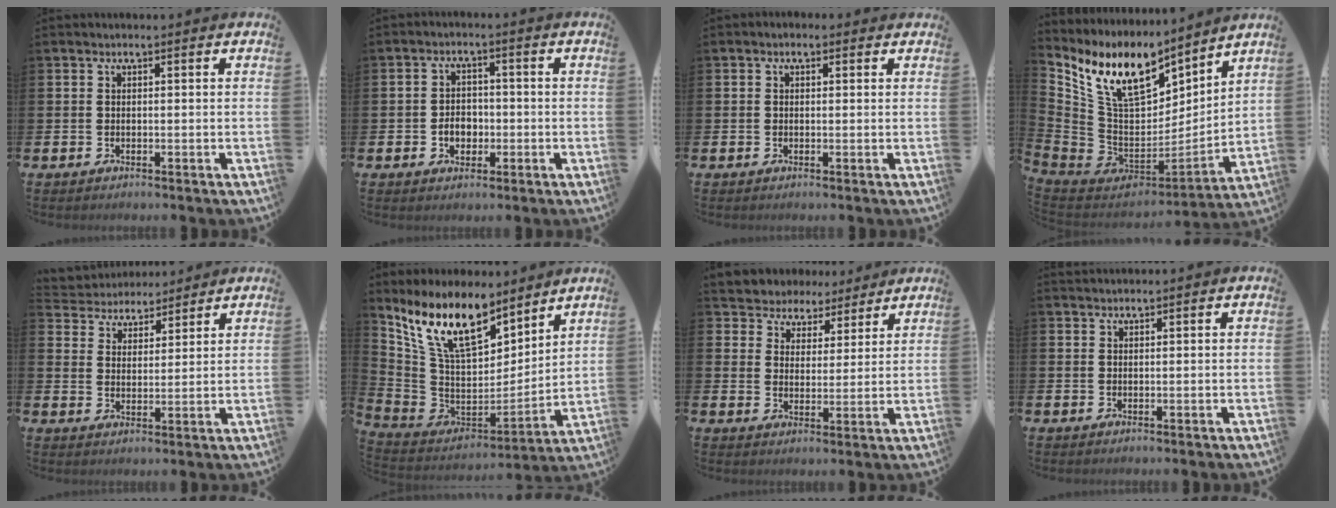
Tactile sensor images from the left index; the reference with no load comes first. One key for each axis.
{"total": 3.4, "fx": -1.0, "fy": 2.6, "fz": 1.9, "tx": -0.021, "ty": -0.002, "tz": -0.026}
{"total": 0.8, "fx": 0.2, "fy": 0.7, "fz": 0.3, "tx": -0.004, "ty": 0.009, "tz": 0.001}
{"total": 12.4, "fx": 9.3, "fy": 5.6, "fz": 6.1, "tx": -0.168, "ty": -0.048, "tz": 0.174}
{"total": 4.6, "fx": 4.3, "fy": 1.4, "fz": -0.8, "tx": -0.013, "ty": -0.029, "tz": 0.075}
{"total": 12.5, "fx": 9.9, "fy": 4.8, "fz": 6.0, "tx": -0.164, "ty": -0.047, "tz": 0.183}
{"total": 4.8, "fx": 4.4, "fy": 1.9, "fz": -0.9, "tx": -0.015, "ty": -0.031, "tz": 0.076}
{"total": 1.1, "fx": 1.1, "fy": 0.1, "fz": 0.0, "tx": 0.001, "ty": 0.000, "tz": 0.020}